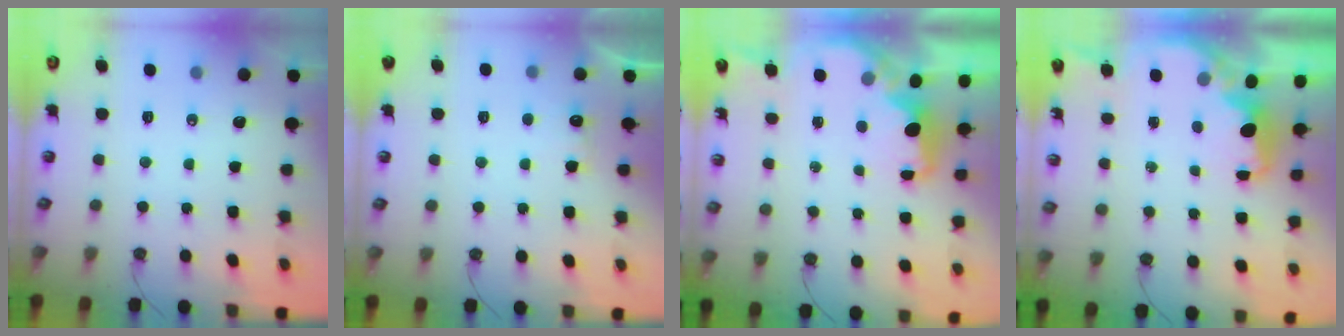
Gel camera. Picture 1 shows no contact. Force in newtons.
{"total": 5.9, "press": 5.8, "slide": 1.2}
{"total": 2.0, "press": 1.9, "slide": 0.8}
{"total": 2.2, "press": 2.0, "slide": 0.8}